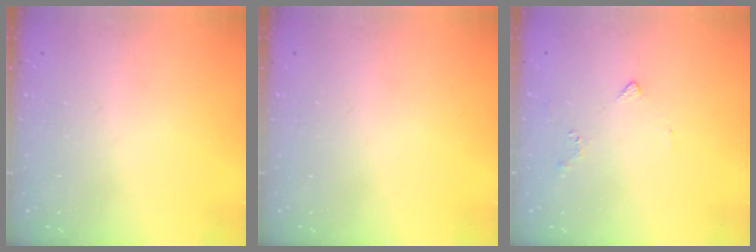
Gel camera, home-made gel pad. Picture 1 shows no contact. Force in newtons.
{"total": 0.0}
{"total": 1.8, "press": 1.7, "slide": 0.6}